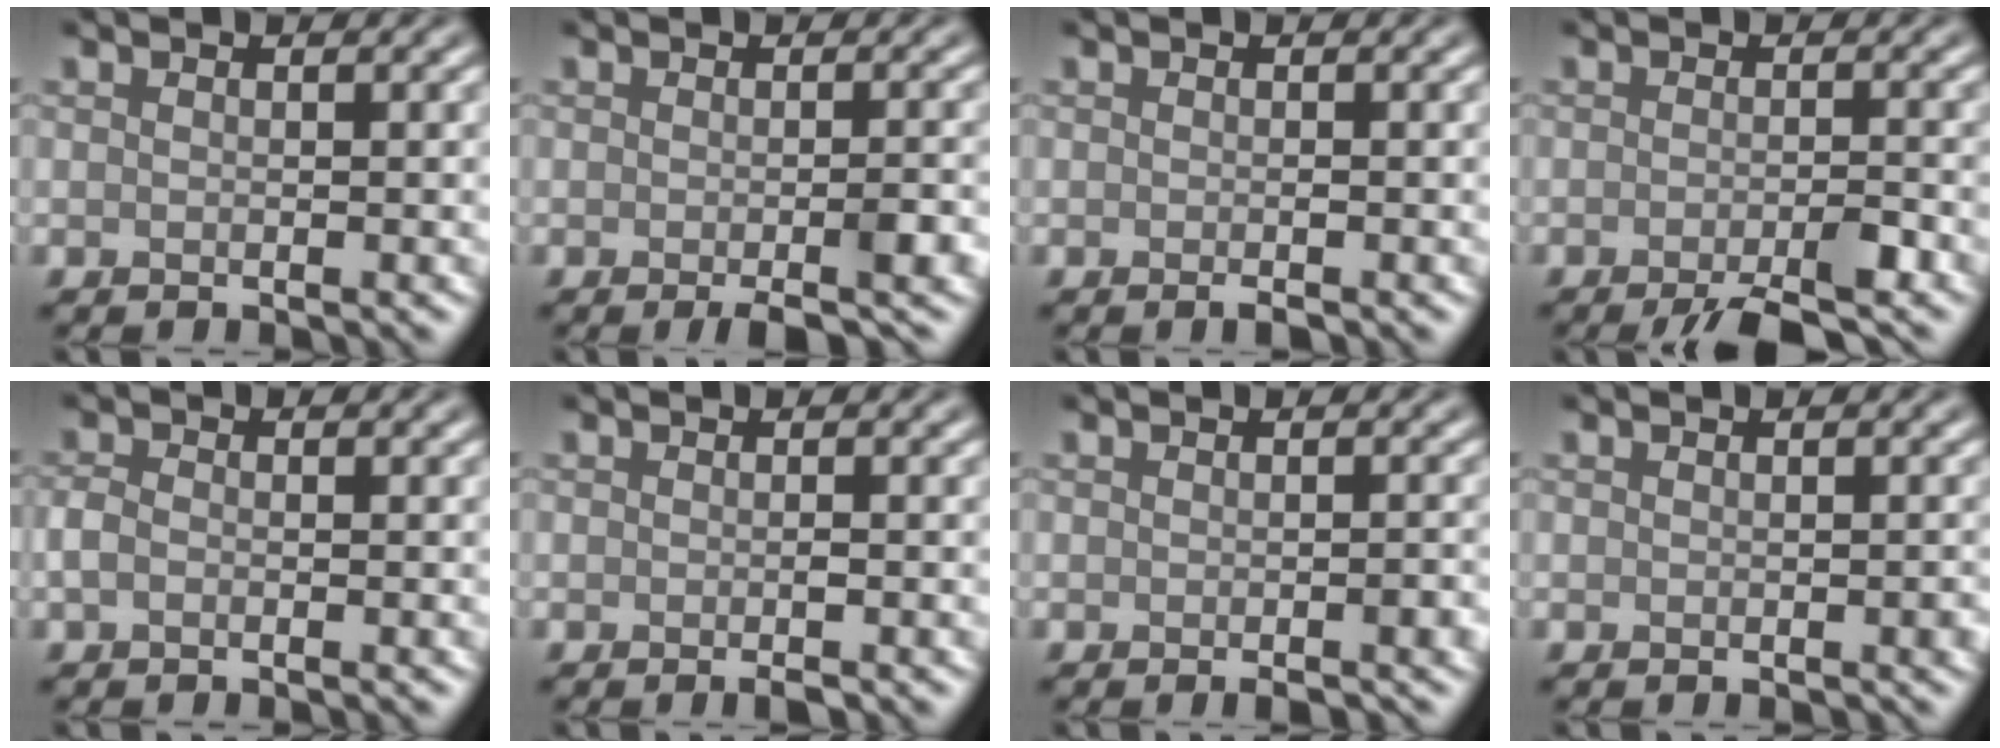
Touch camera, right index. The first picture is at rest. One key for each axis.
{"total": 2.9, "fx": -1.5, "fy": 0.5, "fz": 2.5, "tx": -0.036, "ty": -0.002, "tz": -0.024}
{"total": 0.7, "fx": -0.4, "fy": 0.1, "fz": 0.6, "tx": -0.009, "ty": 0.000, "tz": -0.004}
{"total": 4.1, "fx": -2.9, "fy": 0.6, "fz": 2.8, "tx": -0.041, "ty": -0.001, "tz": -0.049}
{"total": 1.4, "fx": -0.7, "fy": 0.9, "fz": 0.9, "tx": -0.017, "ty": 0.003, "tz": -0.017}
{"total": 0.9, "fx": -0.4, "fy": 0.1, "fz": 0.8, "tx": -0.011, "ty": 0.000, "tz": -0.006}
{"total": 1.7, "fx": -0.9, "fy": 0.6, "fz": 1.4, "tx": -0.016, "ty": -0.002, "tz": -0.008}
{"total": 0.7, "fx": -0.2, "fy": 0.5, "fz": 0.5, "tx": -0.006, "ty": -0.003, "tz": -0.001}